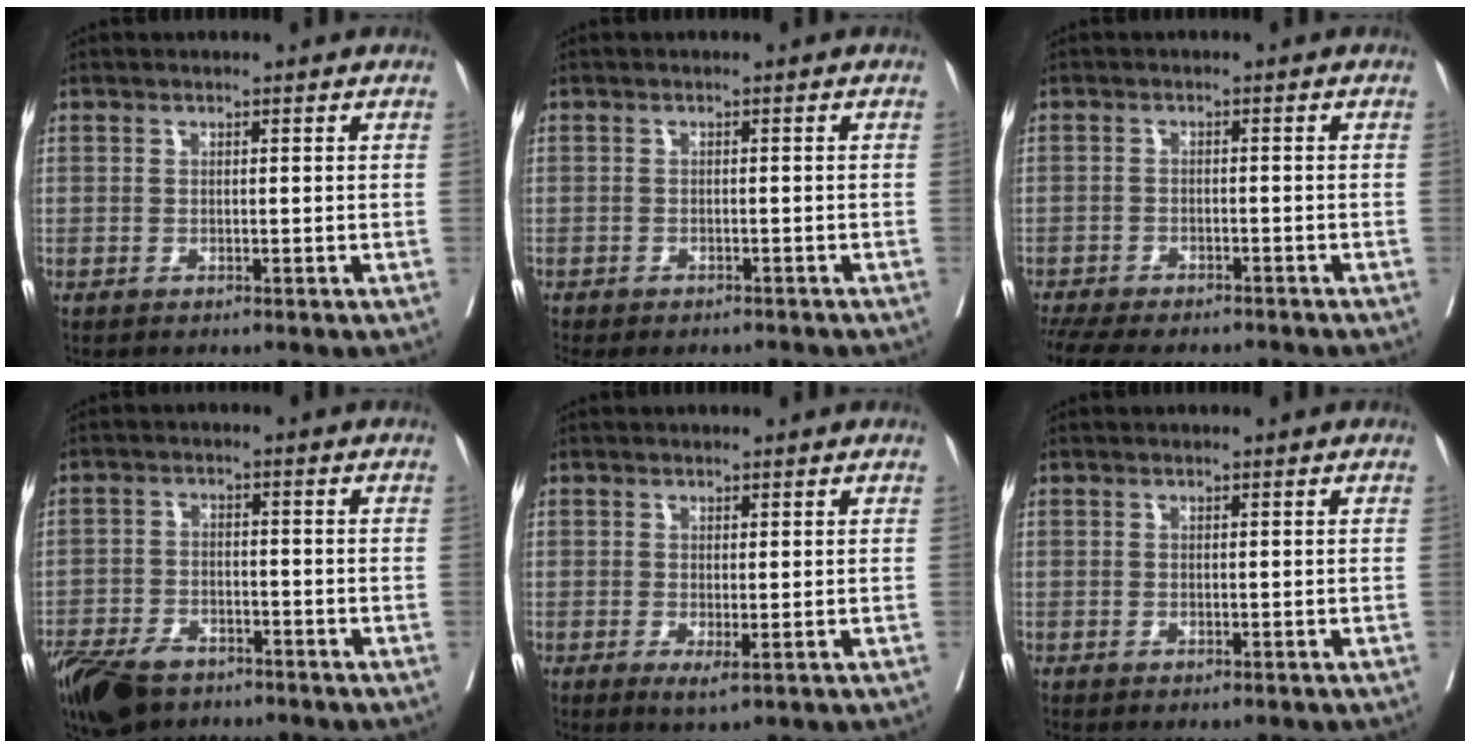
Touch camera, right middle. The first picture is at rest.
{"total": 6.7, "force": [-5.9, 2.2, 2.4], "torque": [-0.039, -0.001, -0.075]}
{"total": 13.2, "force": [-11.3, 3.8, 5.6], "torque": [-0.122, -0.011, -0.155]}
{"total": 10.9, "force": [-7.7, 5.5, 5.4], "torque": [-0.115, -0.015, -0.133]}
{"total": 2.0, "force": [-0.4, 0.4, 1.9], "torque": [-0.031, -0.009, -0.002]}
{"total": 0.0}